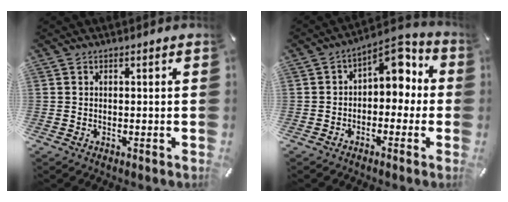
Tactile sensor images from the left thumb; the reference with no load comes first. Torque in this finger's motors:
{"motor_torque": [0.06, 0.67, 0.52, -0.42, 0.25]}